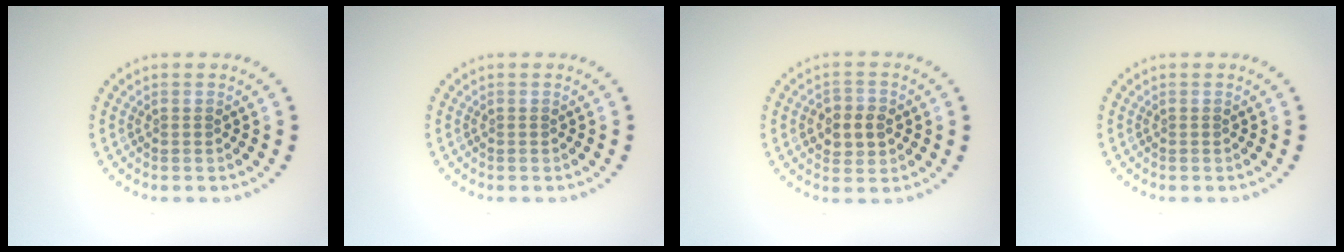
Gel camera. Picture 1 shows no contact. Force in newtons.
{"total": 0.0}
{"total": 2.8, "press": 2.8, "slide": 0.4}
{"total": 0.0}